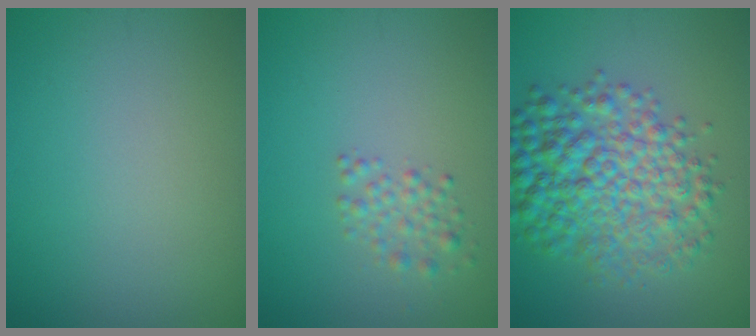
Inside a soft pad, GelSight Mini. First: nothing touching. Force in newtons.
{"total": 1.7, "press": 1.7, "slide": 0.0}
{"total": 7.9, "press": 7.9, "slide": 0.1}